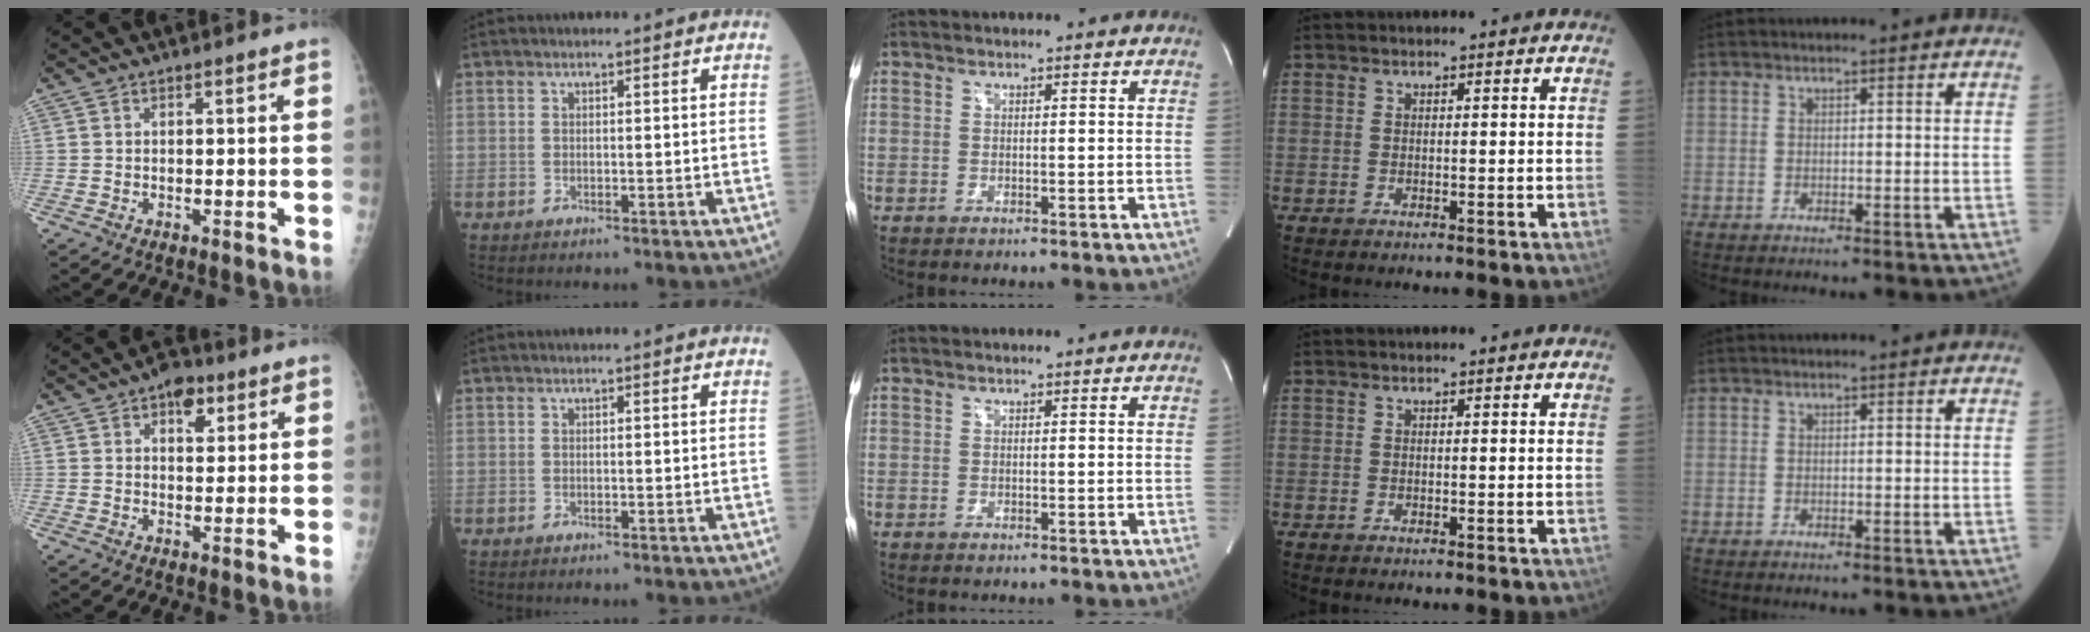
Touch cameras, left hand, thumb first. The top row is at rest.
{"thumb": {"total": 5.7, "force": [2.9, 3.3, 3.6], "torque": [-0.024, -0.008, 0.037]}}